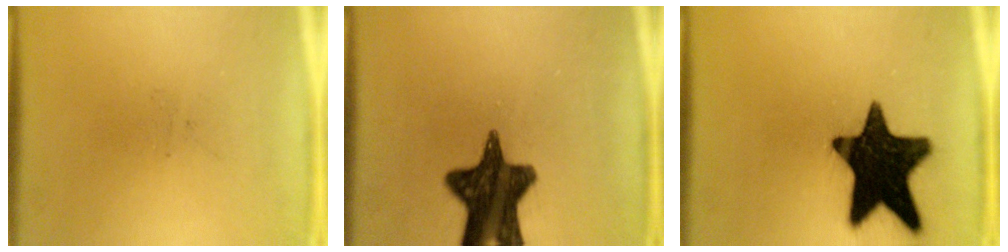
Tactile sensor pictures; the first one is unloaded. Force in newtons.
{"total": 14.8}
{"total": 18.2}